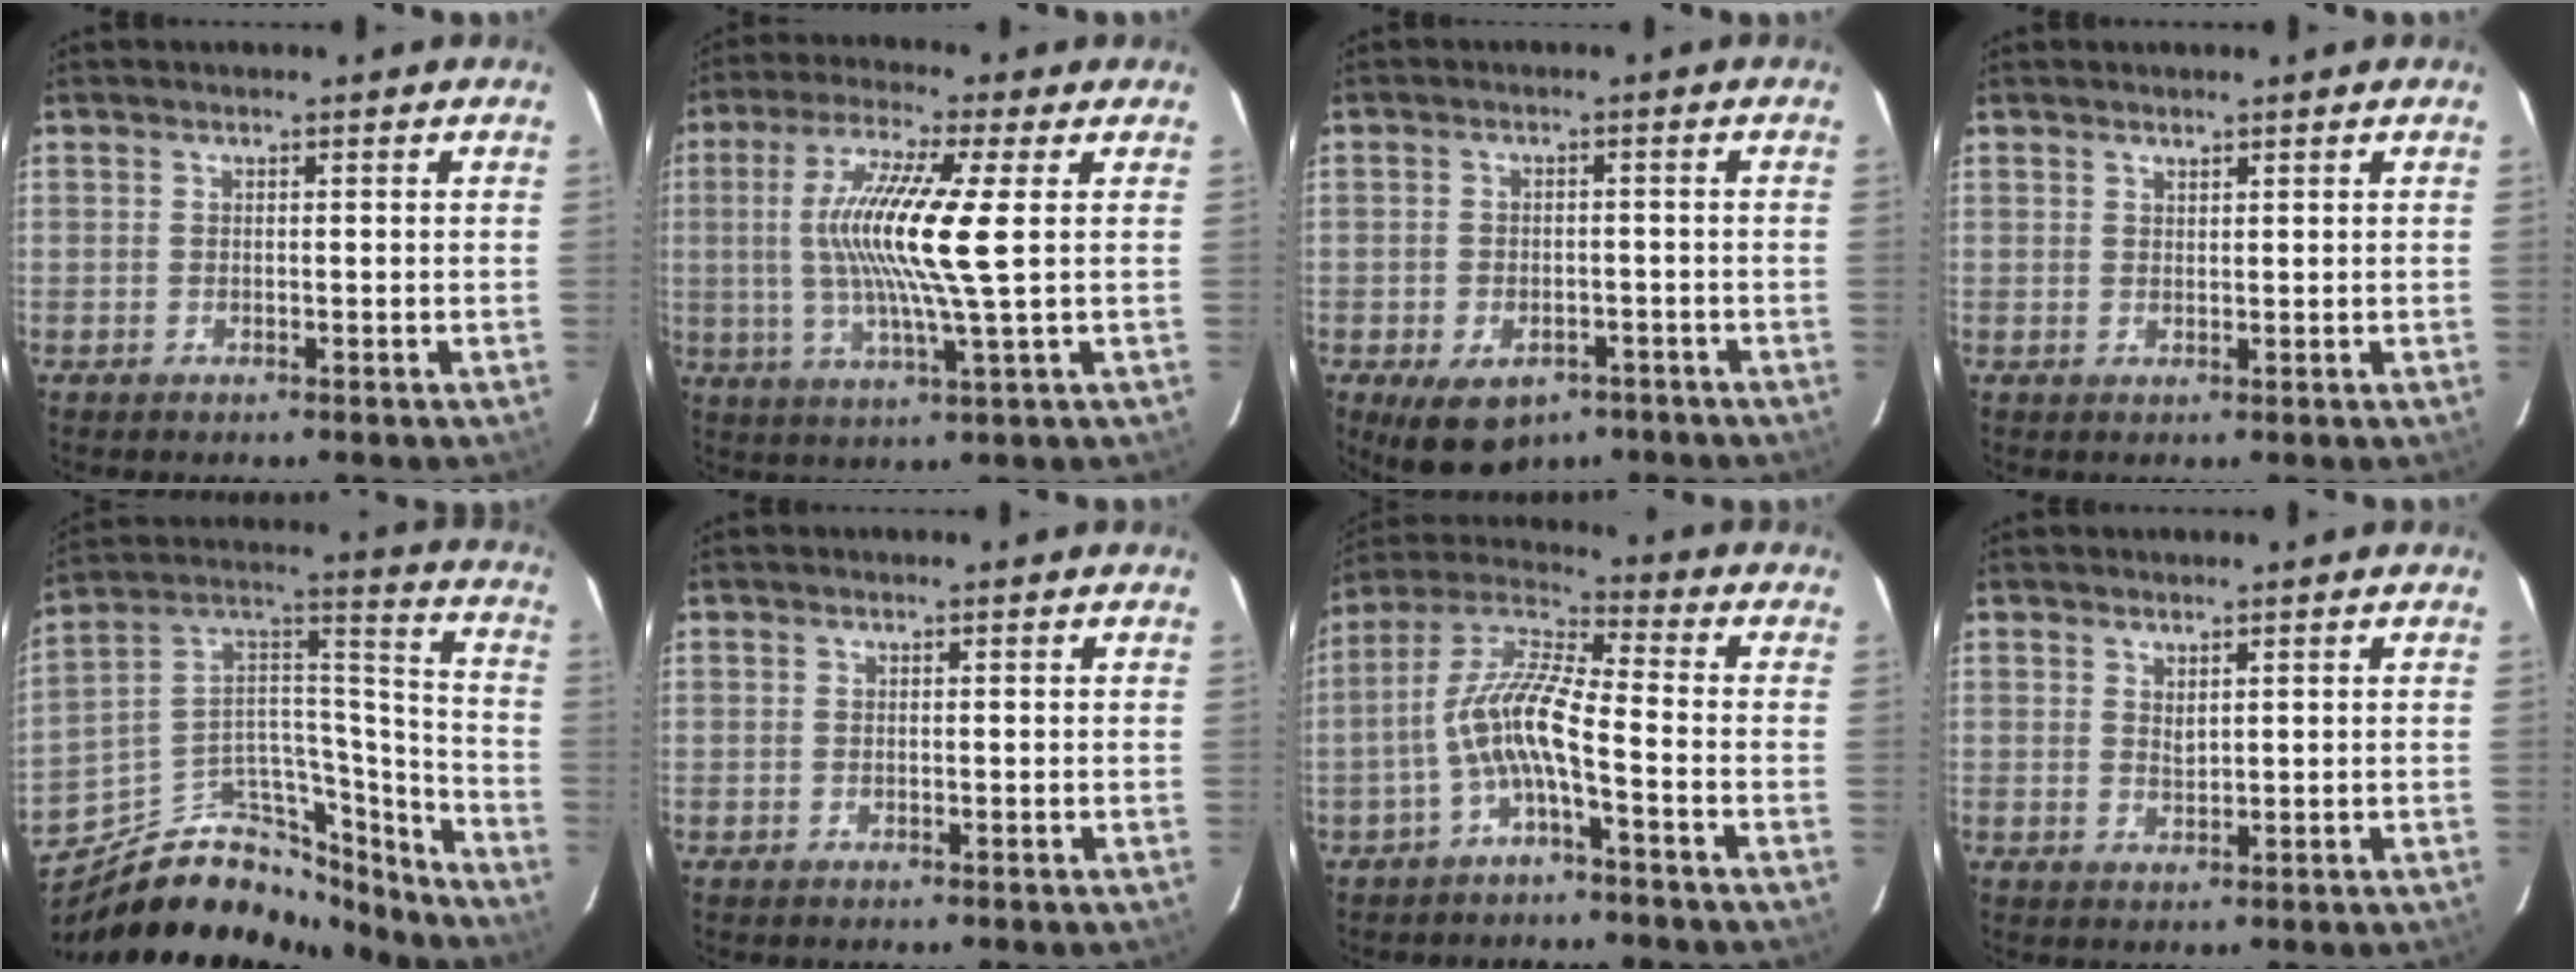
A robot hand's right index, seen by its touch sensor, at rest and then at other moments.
{"total": 13.5, "force": [1.4, -0.1, 13.4], "torque": [-0.252, -0.006, 0.026]}
{"total": 10.5, "force": [-6.3, 6.5, 5.4], "torque": [-0.112, -0.009, -0.080]}
{"total": 1.1, "force": [1.0, 0.3, 0.2], "torque": [-0.003, 0.000, 0.018]}
{"total": 21.1, "force": [-17.6, 10.1, 6.0], "torque": [-0.103, 0.092, -0.275]}
{"total": 0.0}
{"total": 9.2, "force": [-3.4, 1.4, 8.5], "torque": [-0.191, 0.015, -0.067]}
{"total": 1.6, "force": [1.0, 0.7, 1.1], "torque": [-0.018, -0.001, 0.018]}